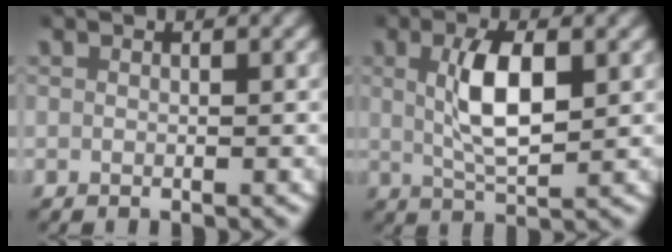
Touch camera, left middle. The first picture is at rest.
{"total": 4.7, "force": [0.8, 1.5, 4.4], "torque": [-0.083, -0.006, 0.018]}